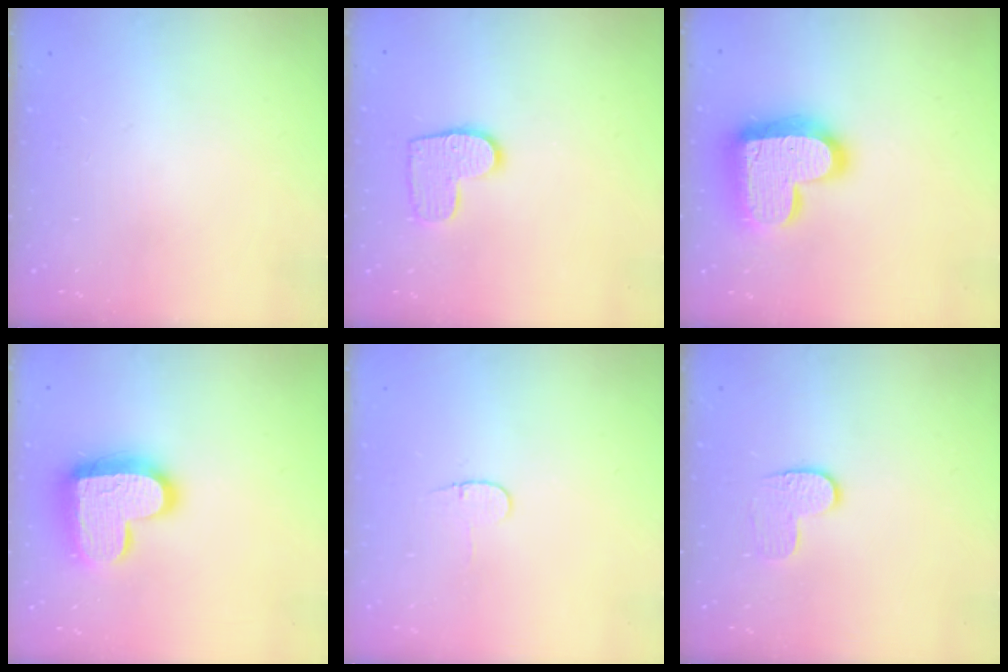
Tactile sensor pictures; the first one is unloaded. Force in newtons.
{"total": 9.8, "press": 9.8, "slide": 0.3}
{"total": 20.2, "press": 20.1, "slide": 1.3}
{"total": 17.1, "press": 17.0, "slide": 1.1}
{"total": 3.7, "press": 3.6, "slide": 0.4}
{"total": 6.5, "press": 6.4, "slide": 0.5}